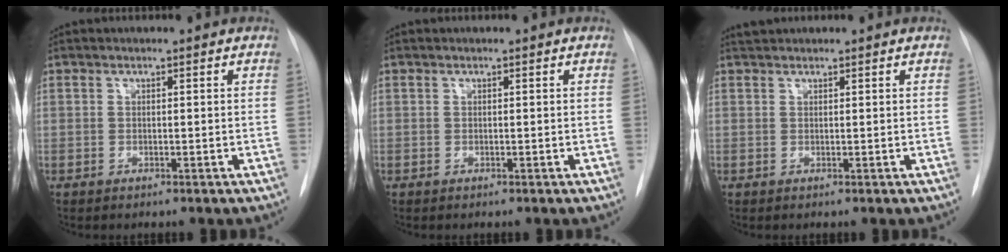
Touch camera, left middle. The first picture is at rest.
{"total": 0.0}
{"total": 1.2, "force": [1.2, 0.2, 0.2], "torque": [-0.011, 0.013, 0.026]}